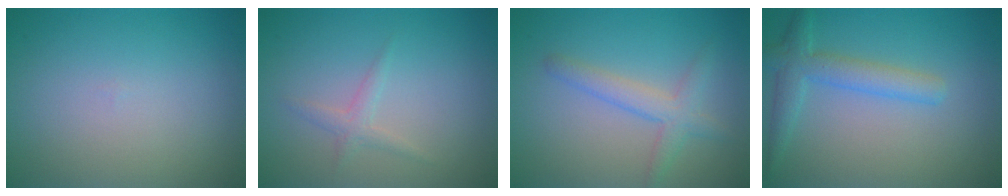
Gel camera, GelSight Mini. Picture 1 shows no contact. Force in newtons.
{"total": 1.4, "press": 1.4, "slide": 0.0}
{"total": 2.8, "press": 2.8, "slide": 0.1}
{"total": 3.4, "press": 3.4, "slide": 0.2}